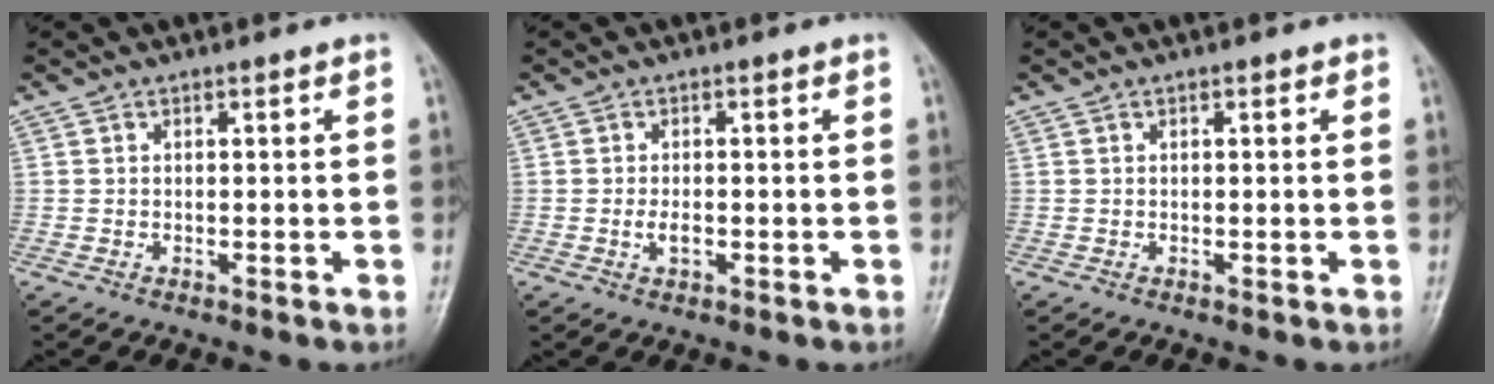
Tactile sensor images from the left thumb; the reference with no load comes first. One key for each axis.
{"total": 2.2, "fx": -0.6, "fy": 1.2, "fz": 1.8, "tx": -0.033, "ty": 0.000, "tz": -0.012}
{"total": 0.8, "fx": 0.3, "fy": 0.4, "fz": 0.6, "tx": -0.009, "ty": 0.001, "tz": 0.002}